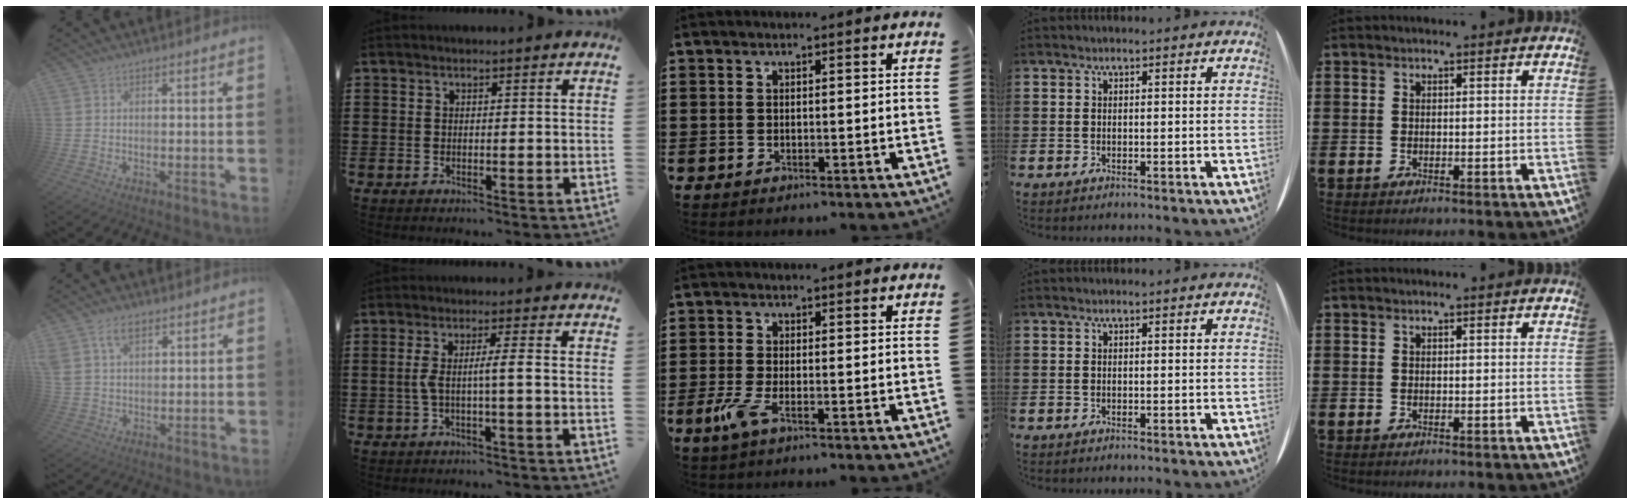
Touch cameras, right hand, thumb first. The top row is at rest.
{"thumb": {"total": 6.7, "force": [3.7, 4.0, 4.0], "torque": [-0.068, -0.004, 0.071]}, "index": {"total": 4.2, "force": [-0.5, 0.0, 4.2], "torque": [-0.085, -0.006, -0.016]}, "middle": {"total": 3.0, "force": [-1.2, 0.6, 2.7], "torque": [-0.068, -0.010, -0.028]}}